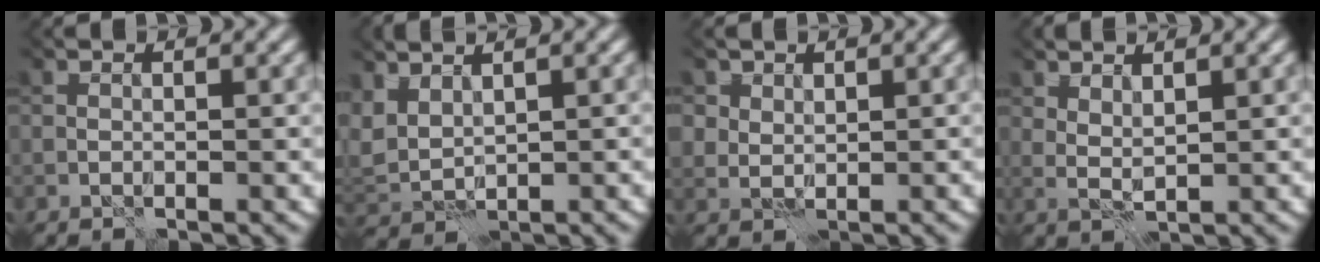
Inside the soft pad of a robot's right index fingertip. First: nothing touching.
{"total": 2.3, "force": [1.8, 1.1, 0.9], "torque": [-0.031, 0.003, 0.040]}
{"total": 2.2, "force": [1.8, 1.2, 0.2], "torque": [-0.009, -0.010, 0.041]}
{"total": 1.5, "force": [1.5, -0.1, 0.4], "torque": [-0.015, -0.003, 0.031]}